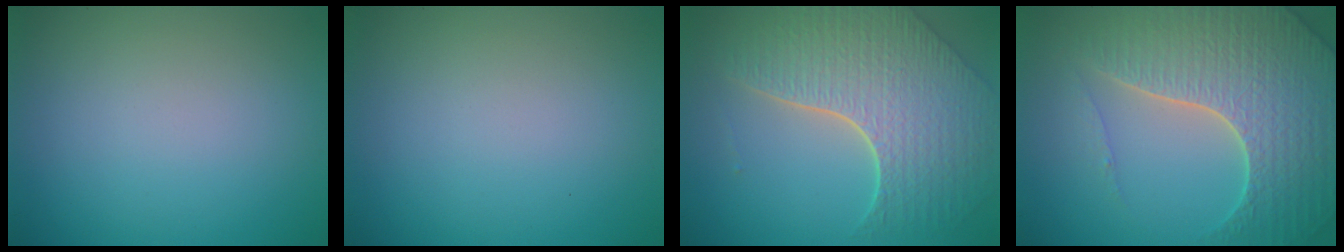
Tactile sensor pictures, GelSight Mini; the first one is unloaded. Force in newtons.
{"total": 0.0}
{"total": 8.2, "press": 5.9, "slide": 5.7}
{"total": 7.0, "press": 6.8, "slide": 1.8}